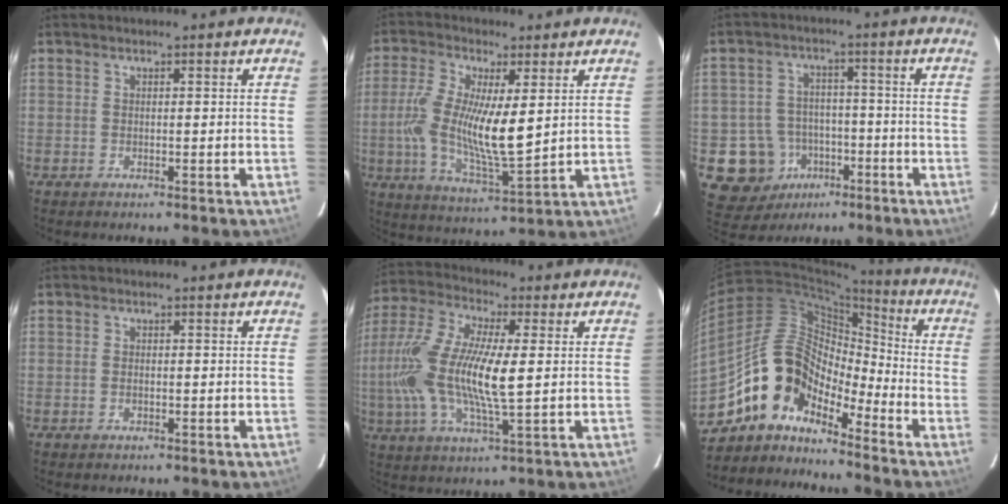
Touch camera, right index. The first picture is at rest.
{"total": 13.3, "force": [1.3, 4.2, 12.6], "torque": [-0.254, -0.009, 0.027]}
{"total": 11.1, "force": [-4.6, 9.9, 2.2], "torque": [-0.078, 0.029, -0.056]}
{"total": 1.0, "force": [-0.3, 0.7, 0.7], "torque": [-0.012, 0.000, -0.005]}
{"total": 19.0, "force": [0.6, 5.5, 18.1], "torque": [-0.344, -0.004, 0.001]}
{"total": 11.9, "force": [-9.6, 5.5, 4.5], "torque": [-0.076, 0.031, -0.197]}